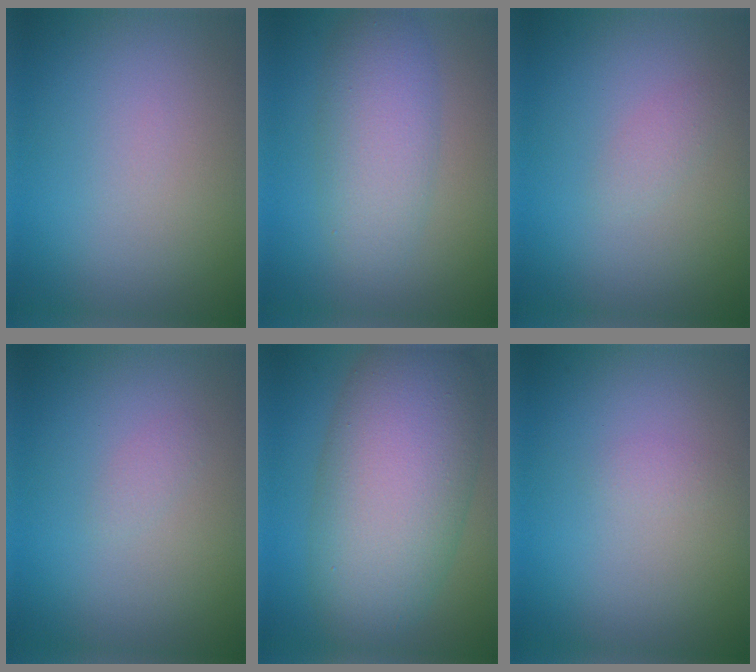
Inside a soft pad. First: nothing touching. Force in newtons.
{"total": 4.4, "press": 4.4, "slide": 0.1}
{"total": 1.0, "press": 1.0, "slide": 0.1}
{"total": 0.6, "press": 0.6, "slide": 0.0}
{"total": 10.8, "press": 10.8, "slide": 0.4}
{"total": 0.7, "press": 0.7, "slide": 0.0}